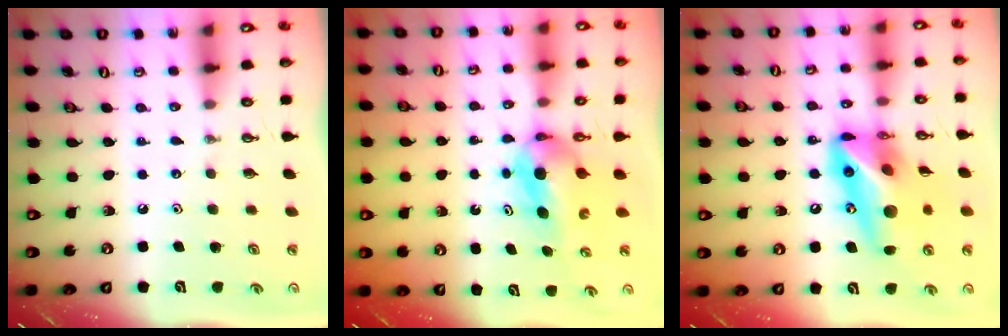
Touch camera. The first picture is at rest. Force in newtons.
{"total": 5.8, "press": 4.9, "slide": 3.1}
{"total": 18.0, "press": 17.8, "slide": 2.9}